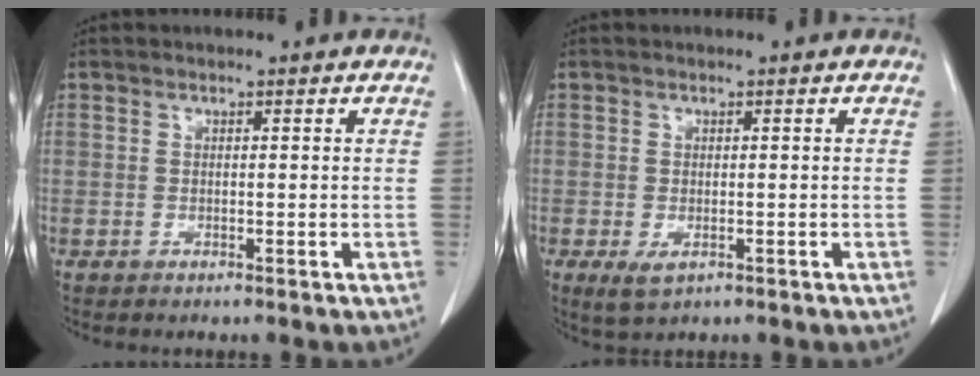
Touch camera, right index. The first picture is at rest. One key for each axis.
{"total": 2.7, "fx": -1.1, "fy": 1.4, "fz": 2.1, "tx": -0.039, "ty": -0.007, "tz": -0.009}